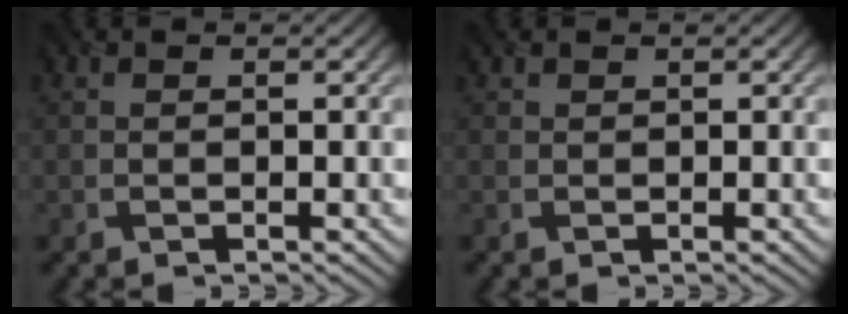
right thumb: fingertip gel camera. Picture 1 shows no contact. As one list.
[{"total": 0.6, "force": [0.5, 0.2, 0.0], "torque": [-0.001, 0.002, 0.012]}]